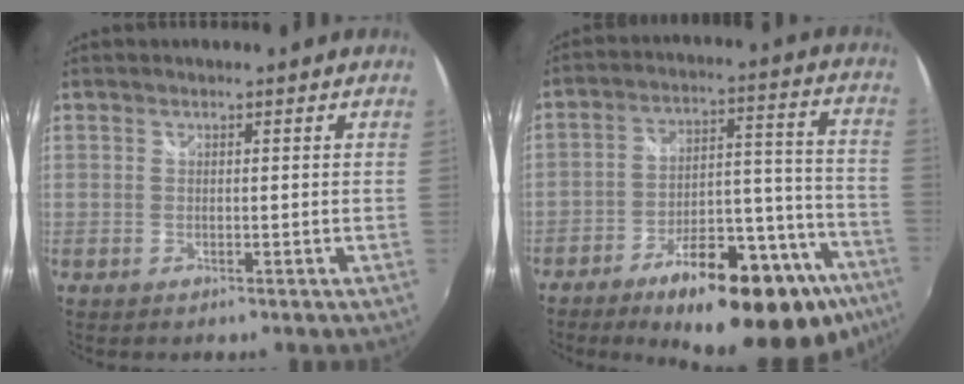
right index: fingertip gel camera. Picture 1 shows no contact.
{"total": 27.3, "force": [-18.7, 9.1, 17.7], "torque": [-0.237, 0.018, -0.254]}